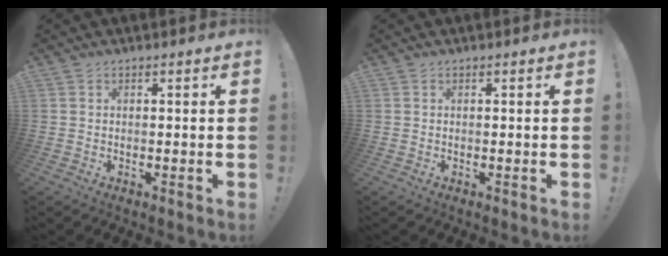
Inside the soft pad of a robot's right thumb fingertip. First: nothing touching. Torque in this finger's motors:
{"motor_torque": [-0.01, 0.01, -0.07, 0.07, 0.02]}